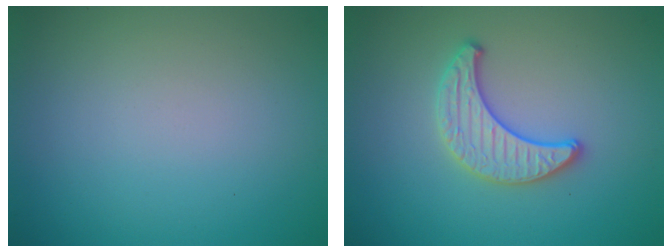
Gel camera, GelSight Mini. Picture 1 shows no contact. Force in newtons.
{"total": 3.0, "press": 3.0, "slide": 0.5}